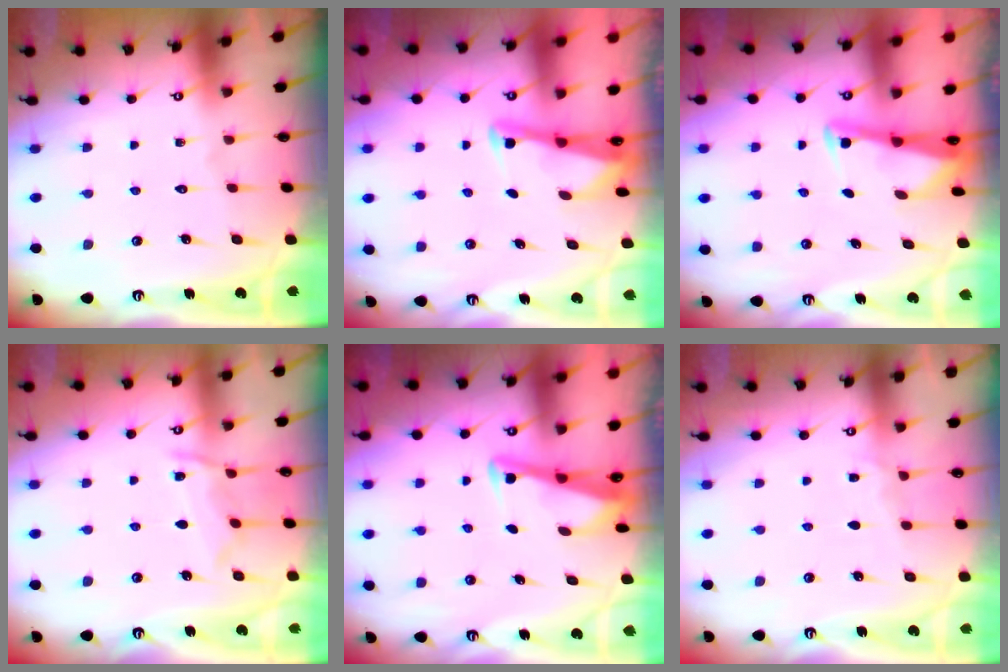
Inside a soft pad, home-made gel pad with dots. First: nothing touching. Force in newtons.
{"total": 2.5, "press": 2.5, "slide": 0.1}
{"total": 2.7, "press": 2.7, "slide": 0.2}
{"total": 8.6, "press": 8.6, "slide": 0.8}
{"total": 3.5, "press": 3.5, "slide": 0.3}
{"total": 4.3, "press": 4.2, "slide": 0.5}